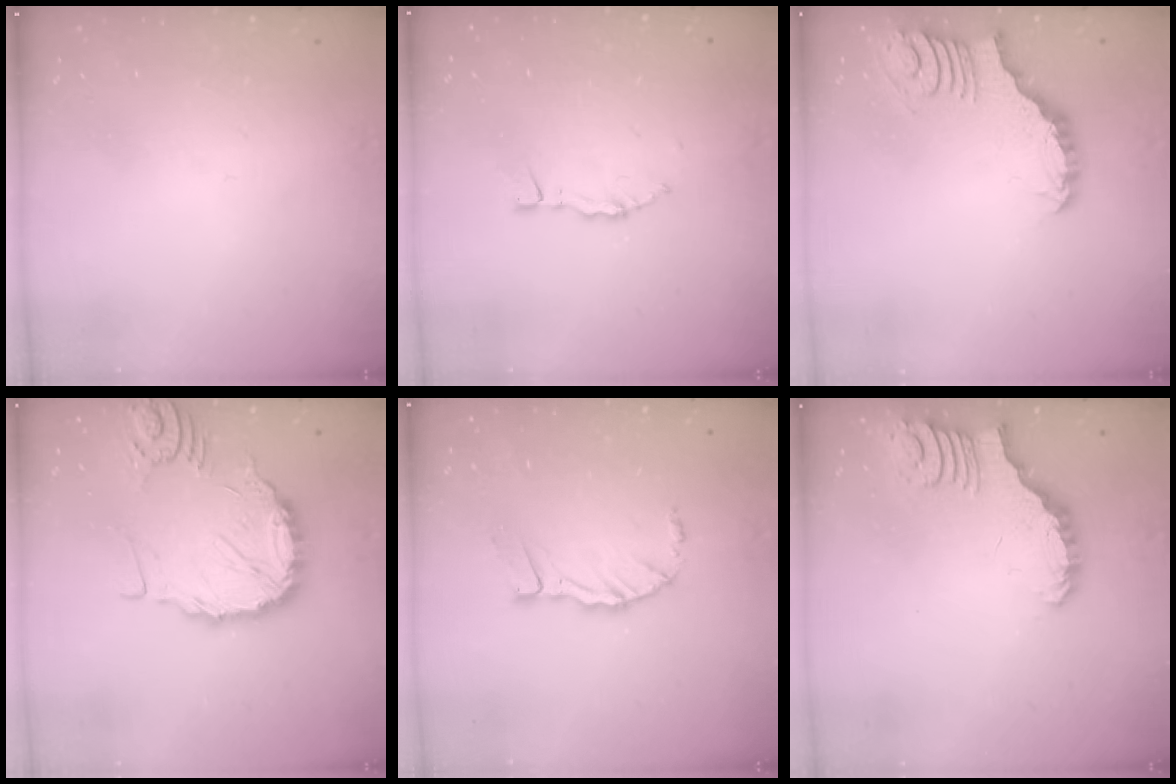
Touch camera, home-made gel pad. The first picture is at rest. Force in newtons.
{"total": 2.9, "press": 2.8, "slide": 0.3}
{"total": 3.4, "press": 3.3, "slide": 0.7}
{"total": 14.6, "press": 14.5, "slide": 1.9}
{"total": 7.9, "press": 7.9, "slide": 0.9}
{"total": 2.7, "press": 2.7, "slide": 0.1}